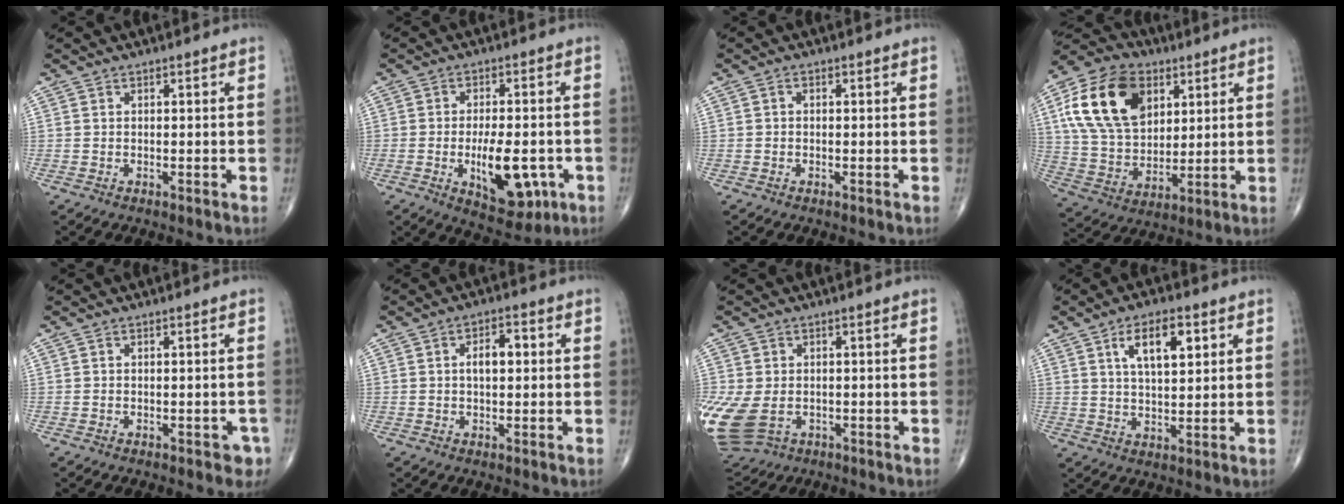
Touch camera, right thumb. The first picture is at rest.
{"total": 12.1, "force": [-3.4, 5.5, 10.2], "torque": [-0.136, 0.000, -0.040]}
{"total": 0.7, "force": [0.0, 0.5, 0.4], "torque": [-0.005, 0.002, -0.004]}
{"total": 20.3, "force": [7.2, 13.3, 13.5], "torque": [-0.235, -0.013, 0.131]}
{"total": 2.6, "force": [-1.4, 1.5, 1.6], "torque": [-0.003, 0.004, -0.016]}
{"total": 4.9, "force": [0.6, 2.6, 4.1], "torque": [-0.061, 0.011, 0.005]}
{"total": 15.1, "force": [-3.2, 11.4, 9.4], "torque": [-0.255, -0.009, -0.038]}
{"total": 9.0, "force": [3.6, 4.0, 7.3], "torque": [-0.102, -0.013, 0.062]}